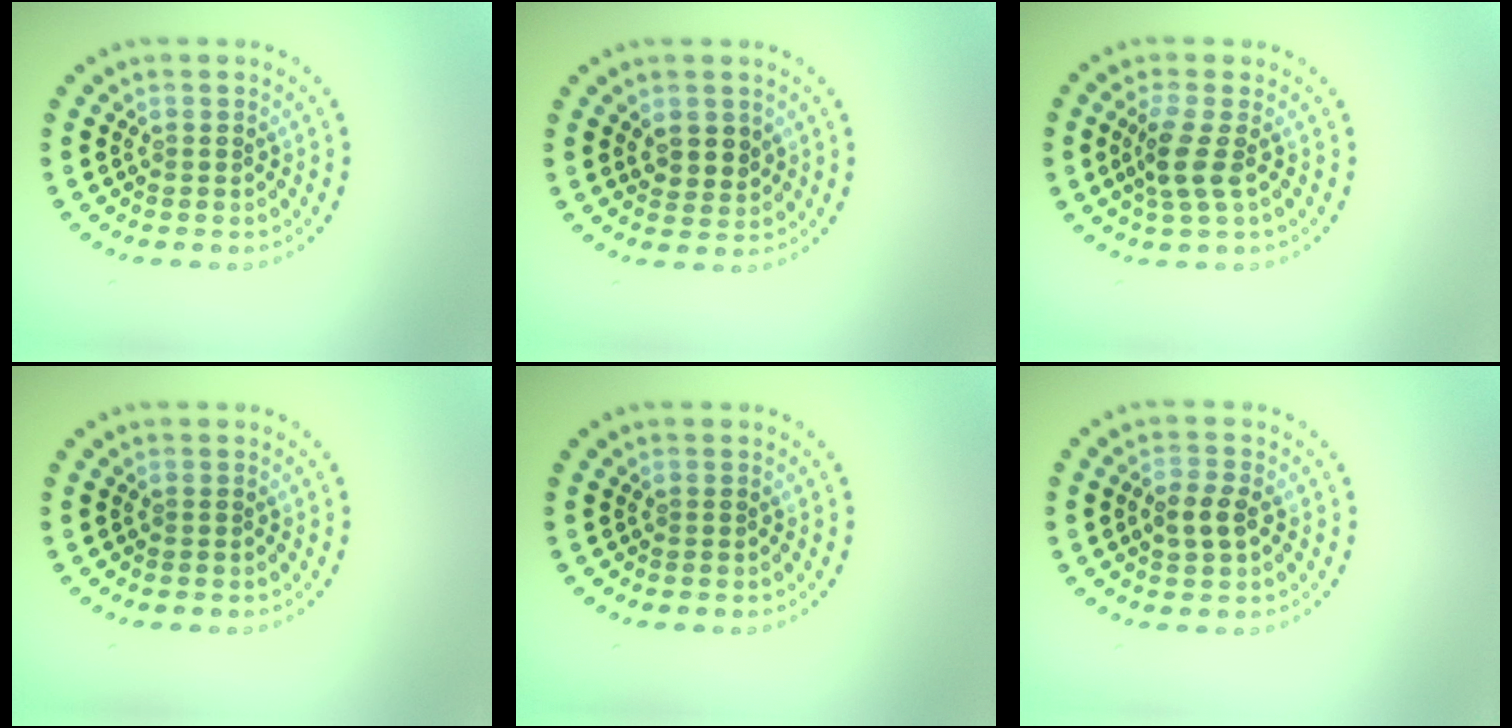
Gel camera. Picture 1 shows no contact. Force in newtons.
{"total": 2.1, "press": 1.9, "slide": 0.9}
{"total": 2.6, "press": 2.1, "slide": 1.6}
{"total": 0.0}
{"total": 0.0}
{"total": 2.2, "press": 2.2, "slide": 0.3}